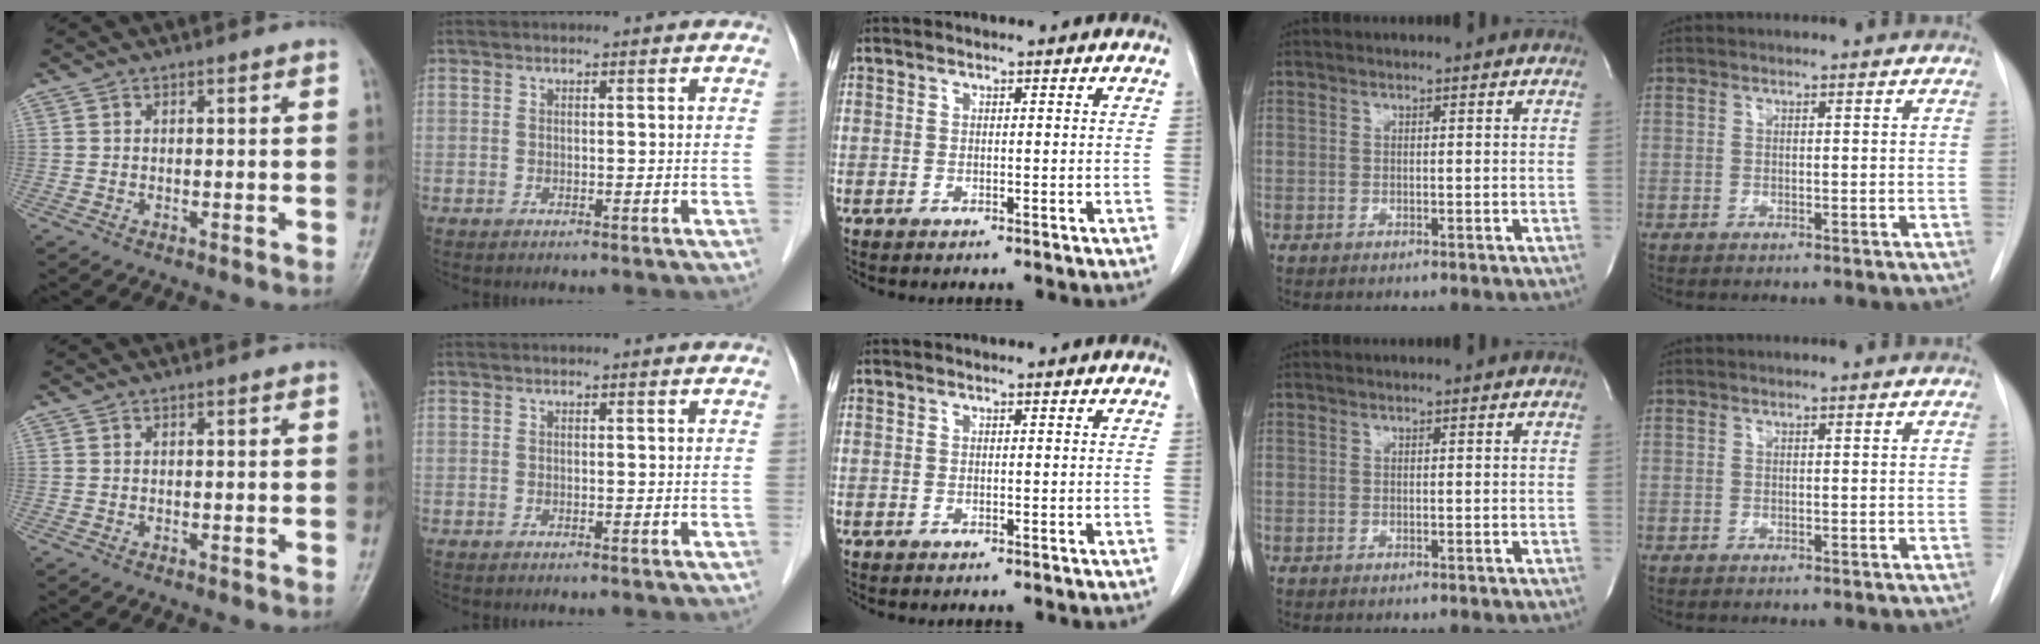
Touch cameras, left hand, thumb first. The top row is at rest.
{}